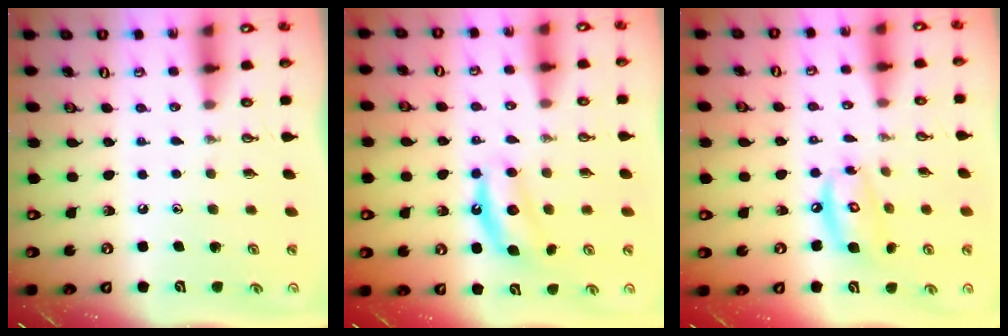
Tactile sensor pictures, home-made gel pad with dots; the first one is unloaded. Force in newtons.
{"total": 6.5, "press": 6.5, "slide": 0.4}
{"total": 11.0, "press": 10.9, "slide": 1.1}